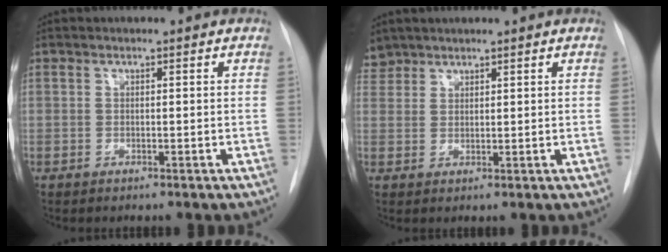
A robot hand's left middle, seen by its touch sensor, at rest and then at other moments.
{"total": 3.0, "force": [2.7, 1.3, -0.3], "torque": [0.008, 0.011, 0.054]}